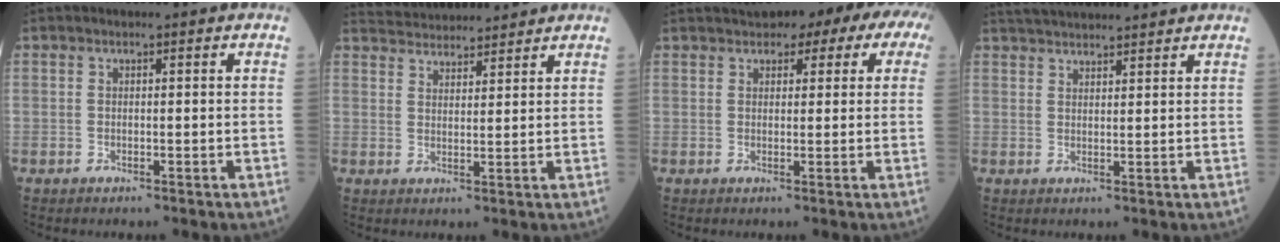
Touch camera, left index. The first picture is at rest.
{"total": 8.8, "force": [8.6, 1.2, 1.6], "torque": [-0.034, 0.029, 0.133]}
{"total": 11.1, "force": [6.6, 4.3, 7.8], "torque": [-0.096, 0.046, 0.073]}
{"total": 9.8, "force": [9.1, 0.9, 3.4], "torque": [-0.059, 0.035, 0.137]}